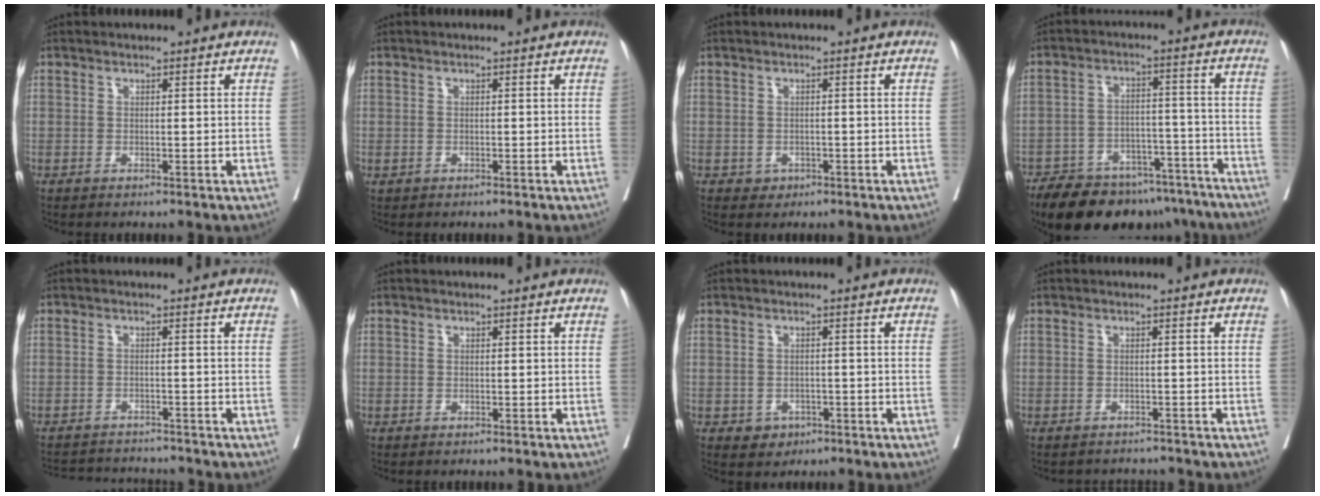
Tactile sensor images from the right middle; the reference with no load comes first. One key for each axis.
{"total": 0.6, "fx": -0.2, "fy": 0.5, "fz": 0.3, "tx": -0.005, "ty": 0.002, "tz": 0.000}
{"total": 1.5, "fx": -0.7, "fy": 1.2, "fz": 0.4, "tx": -0.002, "ty": 0.004, "tz": -0.006}
{"total": 19.8, "fx": -16.6, "fy": 7.8, "fz": 7.7, "tx": -0.112, "ty": 0.011, "tz": -0.232}
{"total": 8.2, "fx": -8.0, "fy": 1.0, "fz": 1.4, "tx": -0.021, "ty": 0.003, "tz": -0.114}
{"total": 0.5, "fx": -0.2, "fy": 0.5, "fz": -0.1, "tx": 0.012, "ty": 0.008, "tz": -0.007}
{"total": 2.8, "fx": -1.5, "fy": 2.3, "fz": 0.8, "tx": -0.006, "ty": 0.006, "tz": -0.015}
{"total": 3.3, "fx": -3.2, "fy": 0.8, "fz": -0.3, "tx": 0.010, "ty": -0.004, "tz": -0.045}